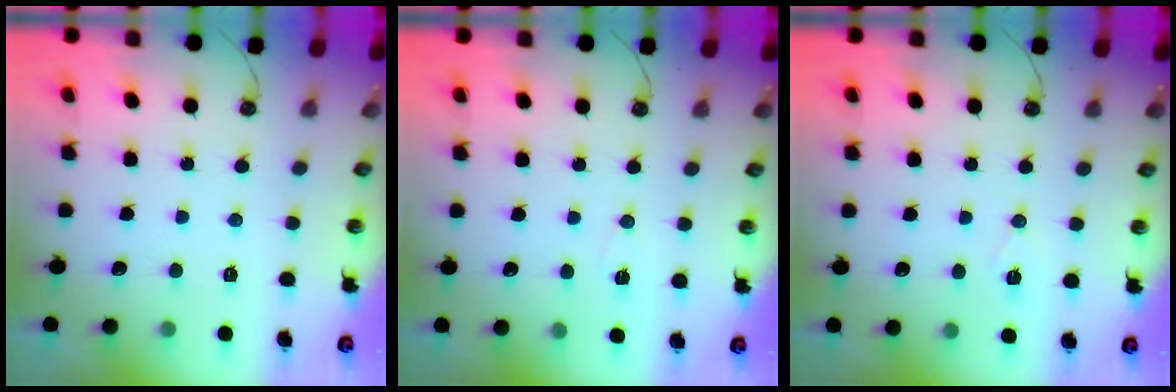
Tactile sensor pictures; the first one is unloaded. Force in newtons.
{"total": 4.7, "press": 3.8, "slide": 2.8}
{"total": 5.1, "press": 2.6, "slide": 4.4}